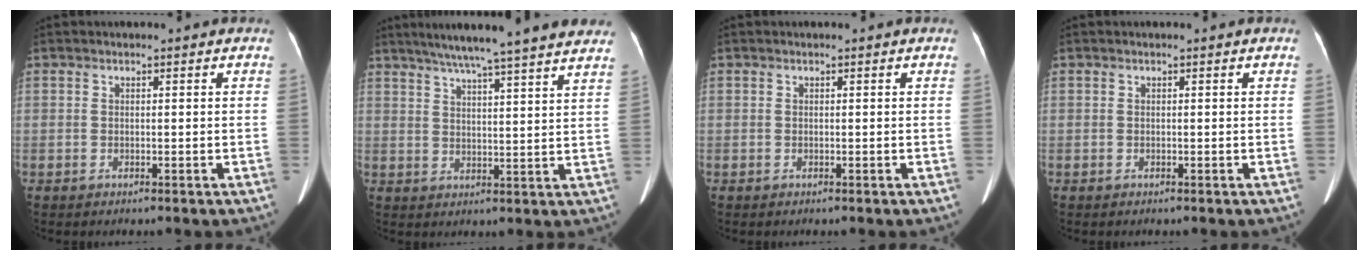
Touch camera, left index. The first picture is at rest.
{"total": 20.1, "force": [17.3, 0.0, 10.2], "torque": [-0.163, 0.010, 0.223]}
{"total": 0.0}
{"total": 0.0}